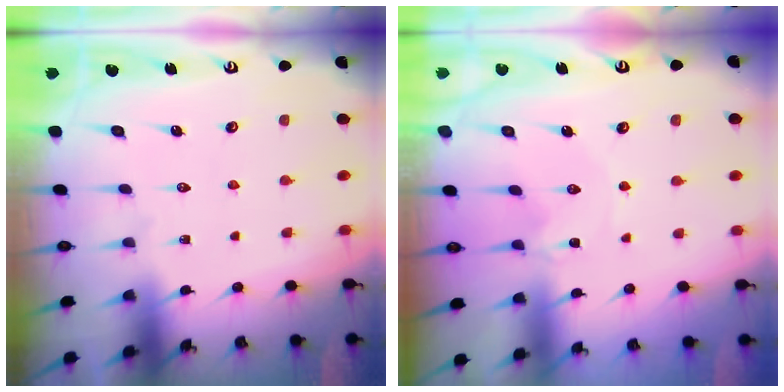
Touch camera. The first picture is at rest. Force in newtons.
{"total": 0.0}